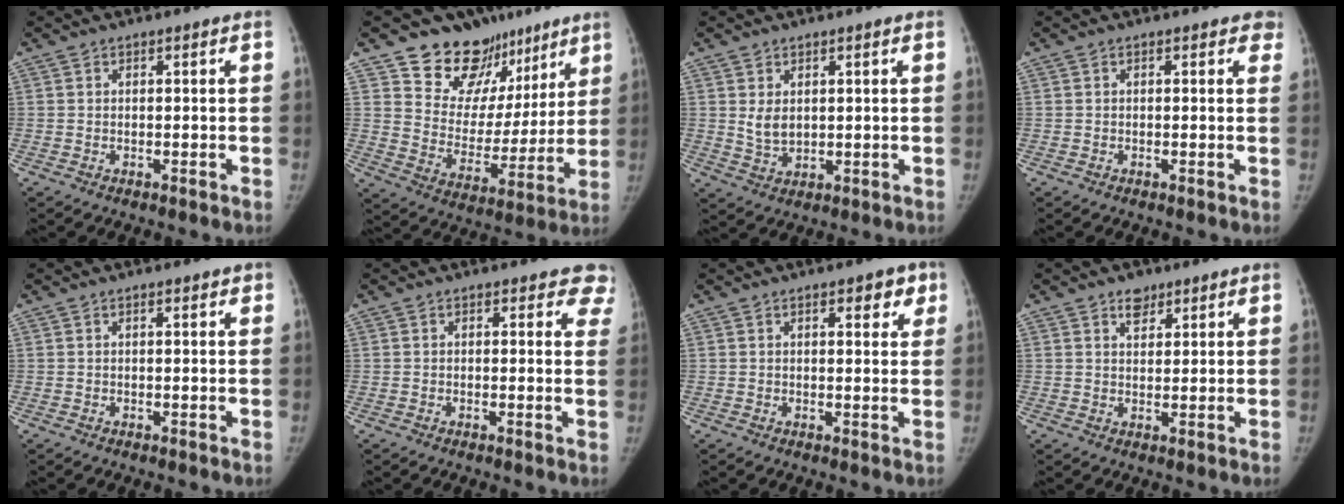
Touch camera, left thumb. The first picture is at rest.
{"total": 17.5, "force": [12.1, 11.4, 5.3], "torque": [-0.015, -0.066, 0.192]}
{"total": 3.8, "force": [1.1, 2.7, 2.5], "torque": [-0.032, -0.015, 0.030]}
{"total": 1.8, "force": [1.3, 1.1, 0.6], "torque": [0.018, -0.003, 0.002]}
{"total": 1.0, "force": [0.7, 0.4, 0.7], "torque": [-0.007, -0.001, 0.007]}
{"total": 4.8, "force": [4.0, 2.5, 0.8], "torque": [0.036, -0.014, 0.018]}
{"total": 4.7, "force": [2.5, 2.2, 3.3], "torque": [-0.015, -0.008, 0.027]}
{"total": 3.3, "force": [2.3, 2.1, 1.2], "torque": [0.002, -0.015, 0.039]}